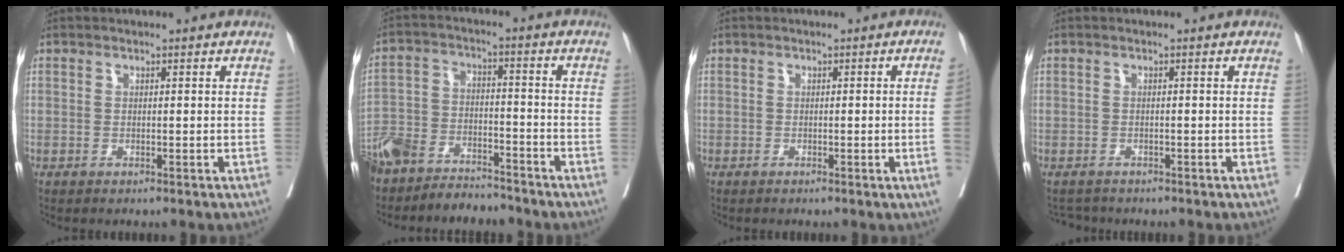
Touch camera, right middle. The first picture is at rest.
{"total": 13.5, "force": [-11.8, 4.9, 4.2], "torque": [-0.082, 0.011, -0.200]}
{"total": 2.3, "force": [-0.3, -1.0, 2.1], "torque": [-0.021, -0.001, -0.001]}
{"total": 2.1, "force": [-2.0, 0.8, -0.2], "torque": [0.002, -0.006, -0.033]}